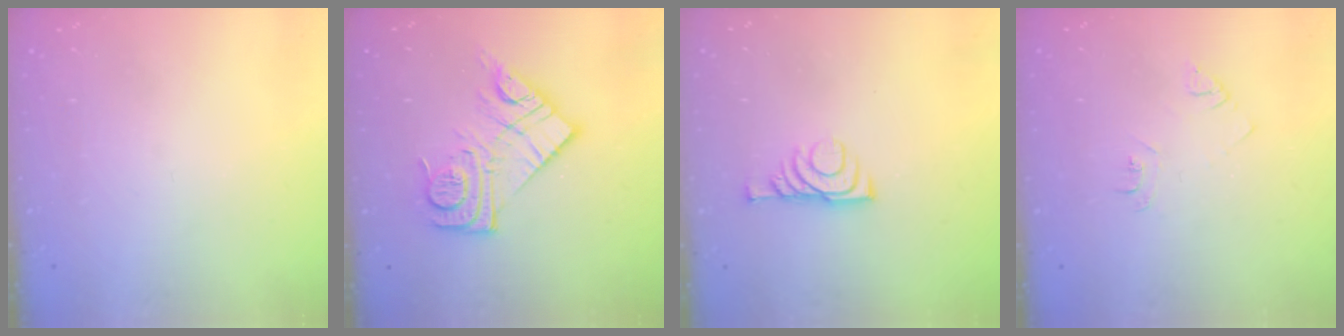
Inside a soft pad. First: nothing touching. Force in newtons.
{"total": 14.6, "press": 14.5, "slide": 0.8}
{"total": 7.2, "press": 7.1, "slide": 1.1}
{"total": 4.2, "press": 4.1, "slide": 0.6}